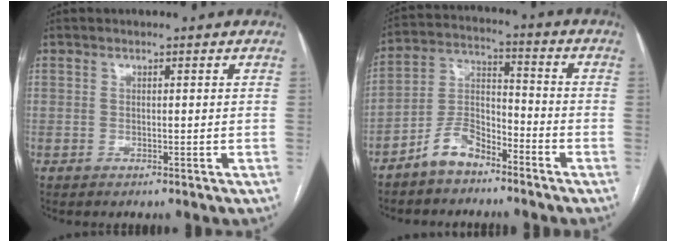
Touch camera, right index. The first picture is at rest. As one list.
[{"total": 7.7, "force": [-5.6, 3.5, 3.9], "torque": [-0.084, 0.013, -0.111]}]